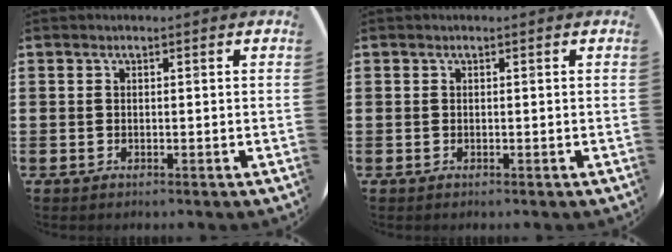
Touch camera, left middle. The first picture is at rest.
{"total": 0.0}